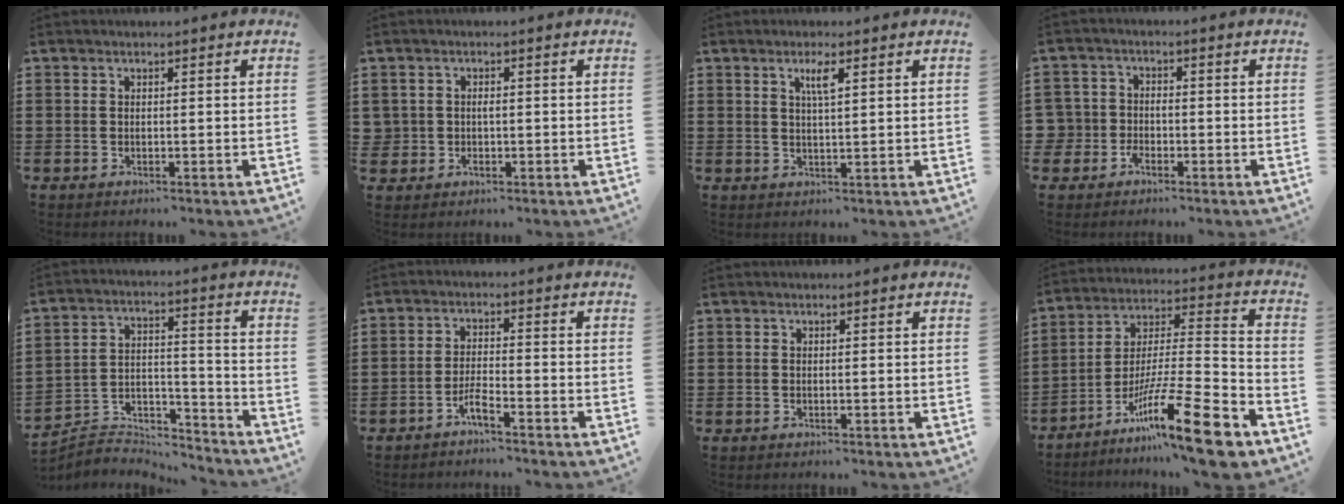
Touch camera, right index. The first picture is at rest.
{"total": 1.5, "force": [-0.2, 1.3, 0.8], "torque": [-0.018, 0.005, -0.007]}
{"total": 2.9, "force": [1.4, 0.4, 2.5], "torque": [-0.046, -0.001, 0.021]}
{"total": 3.2, "force": [-2.0, 2.5, 0.5], "torque": [-0.036, -0.001, -0.049]}
{"total": 5.0, "force": [-4.9, 1.2, 0.5], "torque": [-0.019, 0.002, -0.101]}
{"total": 2.8, "force": [-2.4, 0.1, 1.5], "torque": [-0.037, 0.002, -0.048]}
{"total": 0.0}
{"total": 18.2, "force": [-12.4, 1.8, 13.2], "torque": [-0.220, 0.038, -0.214]}